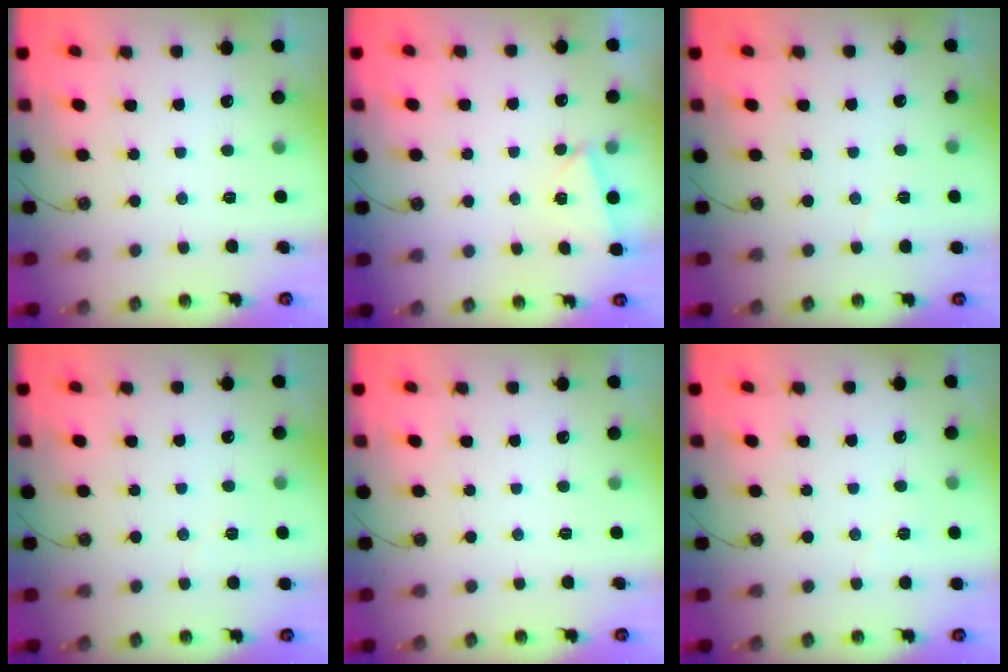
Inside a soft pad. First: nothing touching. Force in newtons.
{"total": 2.9, "press": 2.1, "slide": 2.0}
{"total": 3.0, "press": 2.0, "slide": 2.2}
{"total": 6.2, "press": 3.8, "slide": 4.9}
{"total": 0.0}
{"total": 6.2, "press": 3.8, "slide": 4.9}